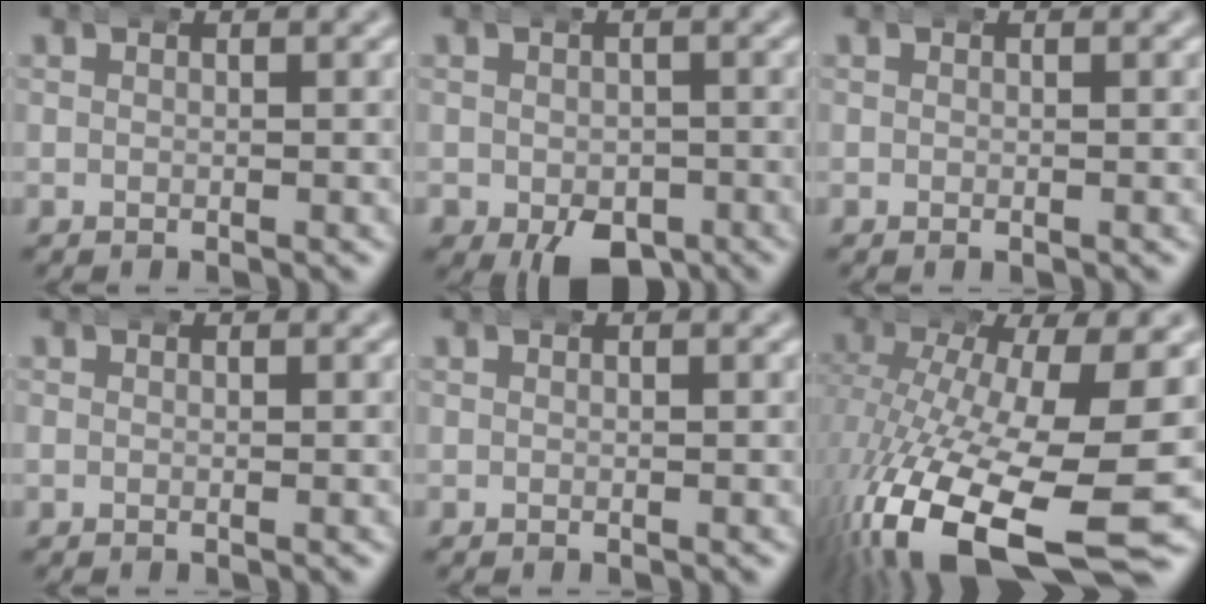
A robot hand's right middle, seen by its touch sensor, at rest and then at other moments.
{"total": 5.3, "force": [-2.4, 3.5, 3.1], "torque": [-0.054, -0.037, -0.017]}
{"total": 0.0}
{"total": 0.5, "force": [0.0, 0.5, 0.2], "torque": [-0.007, 0.003, -0.004]}
{"total": 0.0}
{"total": 13.8, "force": [-5.8, 5.9, 11.1], "torque": [-0.214, -0.052, -0.063]}